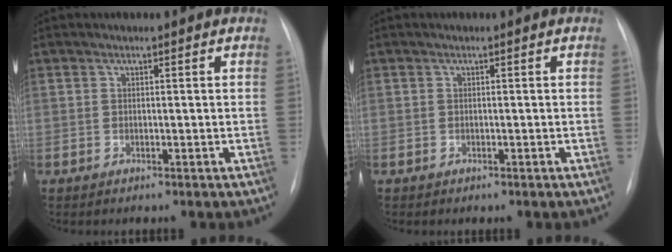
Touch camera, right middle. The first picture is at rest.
{"total": 0.0}